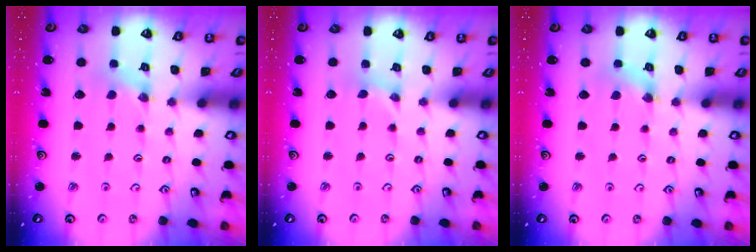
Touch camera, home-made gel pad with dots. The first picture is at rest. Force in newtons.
{"total": 0.0}
{"total": 1.3, "press": 1.3, "slide": 0.3}